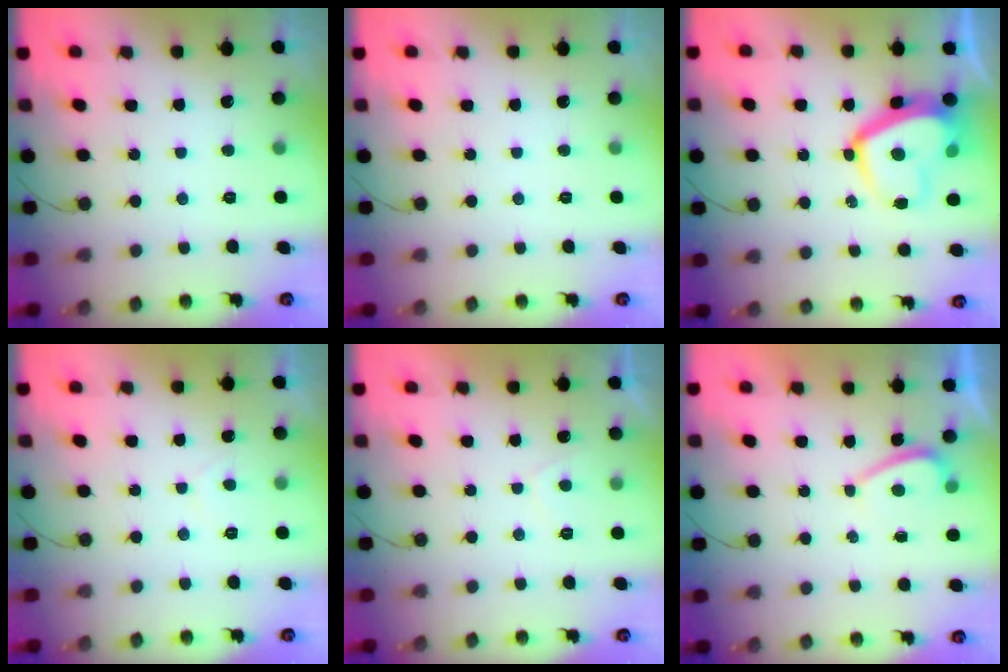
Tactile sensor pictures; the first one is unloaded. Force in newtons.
{"total": 0.0}
{"total": 11.5, "press": 11.5, "slide": 1.0}
{"total": 0.8, "press": 0.6, "slide": 0.4}
{"total": 2.8, "press": 2.7, "slide": 0.8}
{"total": 1.0, "press": 0.9, "slide": 0.5}